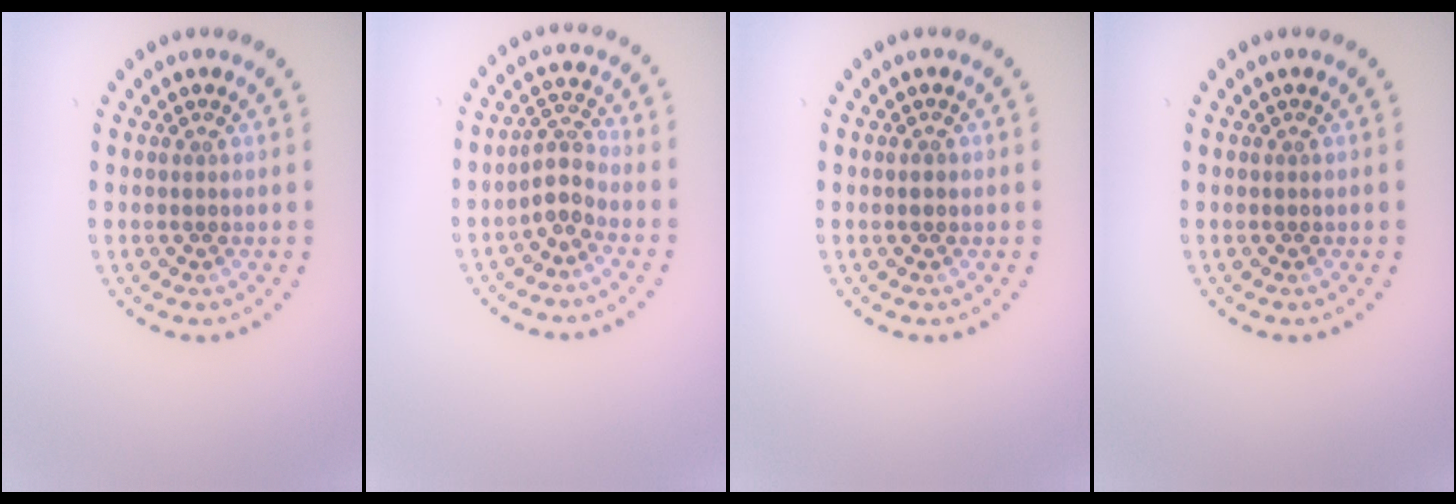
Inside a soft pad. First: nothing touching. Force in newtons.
{"total": 2.2, "press": 1.7, "slide": 1.4}
{"total": 0.8, "press": 0.8, "slide": 0.0}
{"total": 0.0}